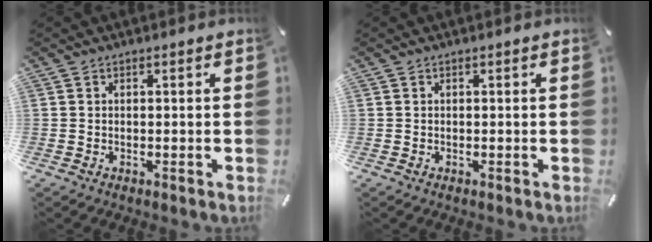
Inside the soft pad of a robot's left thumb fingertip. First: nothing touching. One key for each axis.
{"total": 0.0}